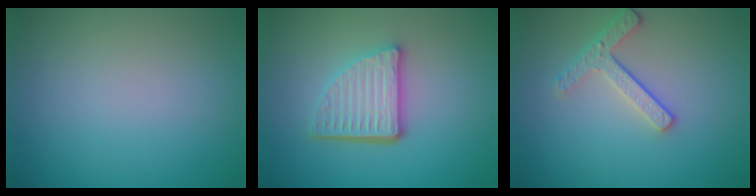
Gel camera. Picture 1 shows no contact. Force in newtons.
{"total": 4.8, "press": 3.4, "slide": 3.3}
{"total": 2.6, "press": 2.2, "slide": 1.3}